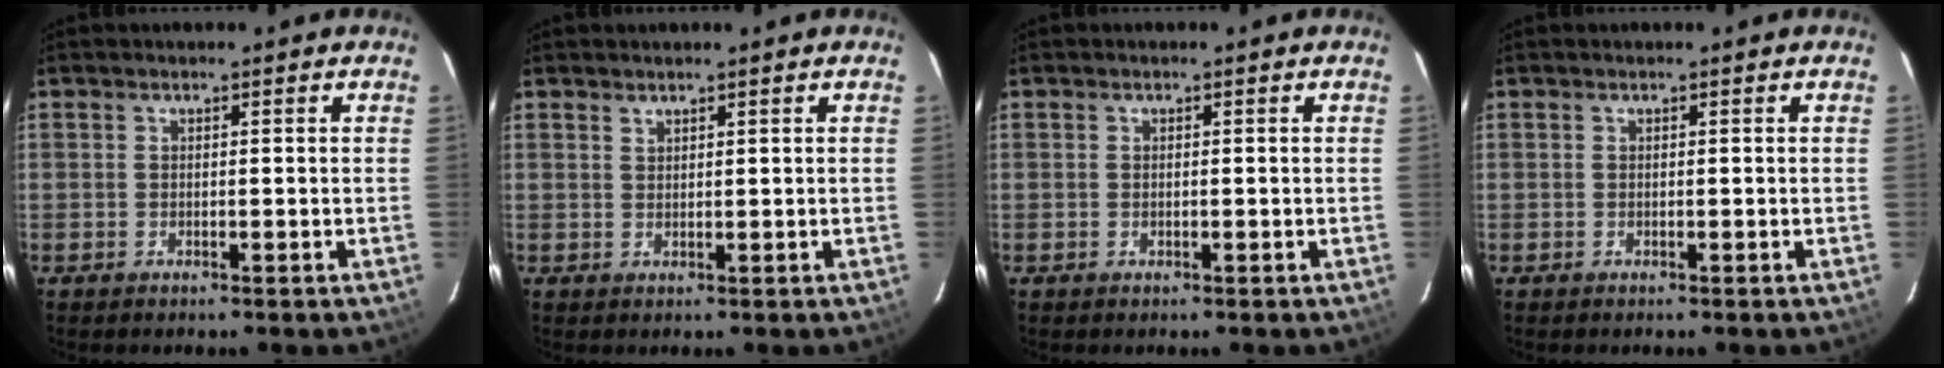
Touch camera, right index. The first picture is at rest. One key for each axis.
{"total": 0.9, "fx": 0.8, "fy": 0.3, "fz": 0.1, "tx": -0.003, "ty": 0.001, "tz": 0.017}
{"total": 0.0}
{"total": 0.0}